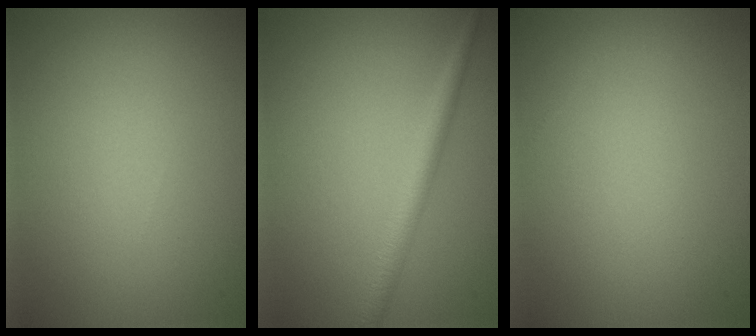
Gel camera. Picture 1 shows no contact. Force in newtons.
{"total": 2.7, "press": 2.7, "slide": 0.2}
{"total": 0.0}